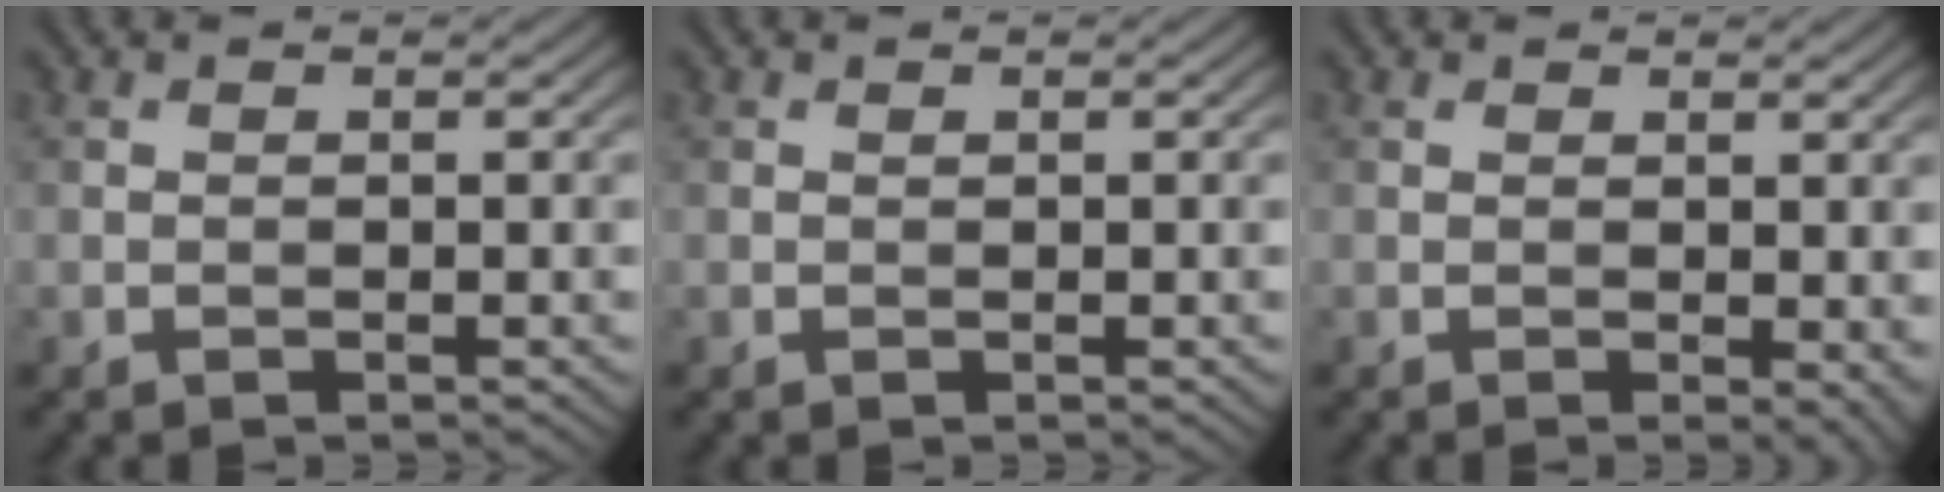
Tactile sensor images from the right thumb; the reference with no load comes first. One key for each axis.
{"total": 0.0}
{"total": 2.2, "fx": 0.2, "fy": 0.5, "fz": 2.1, "tx": -0.028, "ty": -0.004, "tz": 0.005}